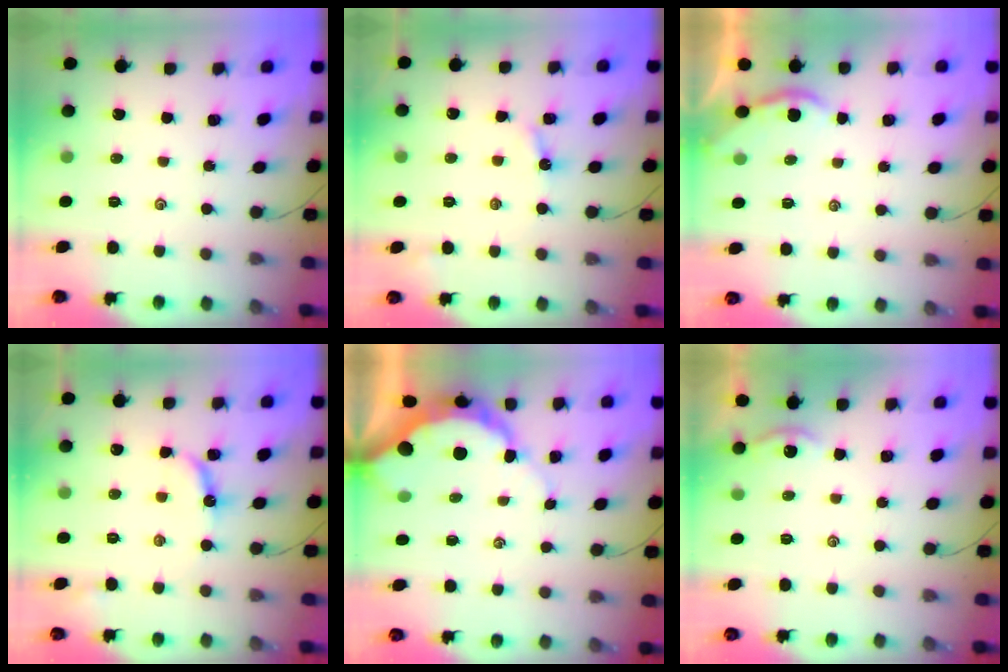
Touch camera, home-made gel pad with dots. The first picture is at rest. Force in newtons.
{"total": 3.8, "press": 3.7, "slide": 0.4}
{"total": 1.3, "press": 1.3, "slide": 0.3}
{"total": 8.3, "press": 8.2, "slide": 0.7}
{"total": 8.3, "press": 8.2, "slide": 0.9}
{"total": 2.5, "press": 2.5, "slide": 0.2}